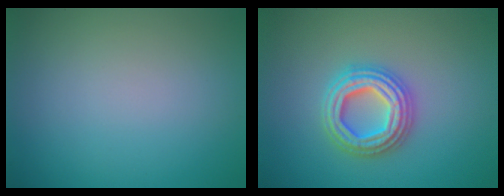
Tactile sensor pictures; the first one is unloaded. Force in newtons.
{"total": 4.7, "press": 4.6, "slide": 0.7}